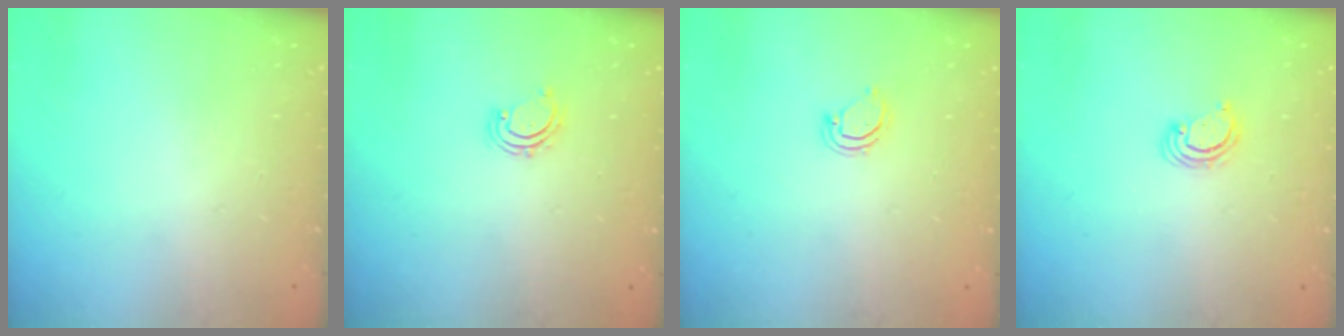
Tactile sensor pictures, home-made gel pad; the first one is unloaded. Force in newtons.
{"total": 2.7, "press": 2.6, "slide": 0.5}
{"total": 3.9, "press": 3.9, "slide": 0.4}
{"total": 2.5, "press": 2.5, "slide": 0.3}